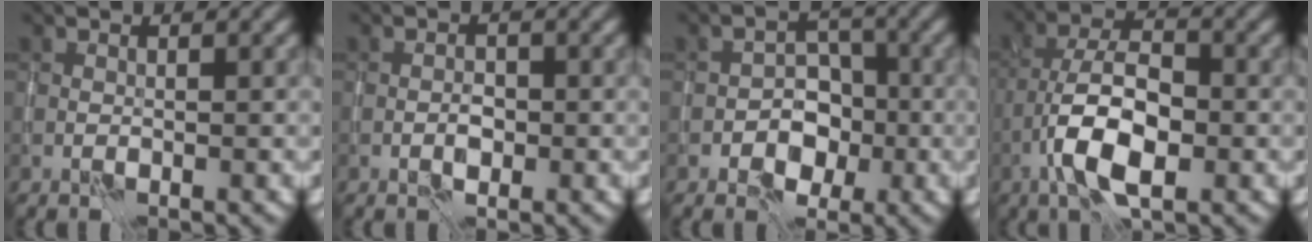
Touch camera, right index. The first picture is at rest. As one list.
[{"total": 1.4, "force": [-0.6, 0.8, 1.0], "torque": [-0.016, 0.000, -0.012]}, {"total": 3.8, "force": [-1.3, 2.9, 2.2], "torque": [0.004, 0.004, -0.032]}, {"total": 7.1, "force": [-2.8, 3.0, 5.8], "torque": [-0.108, 0.007, -0.058]}]